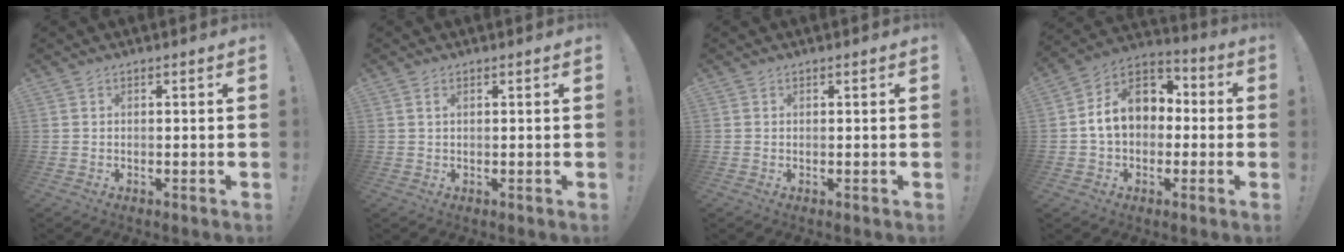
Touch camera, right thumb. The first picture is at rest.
{"total": 1.0, "force": [0.5, 0.5, 0.7], "torque": [-0.008, 0.001, 0.007]}
{"total": 0.0}
{"total": 14.3, "force": [1.9, 10.9, 9.1], "torque": [-0.136, 0.011, 0.042]}